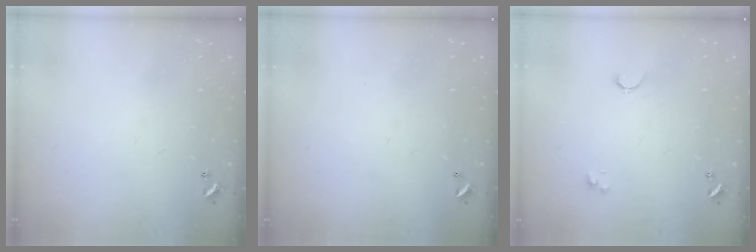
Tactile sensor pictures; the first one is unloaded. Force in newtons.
{"total": 2.7, "press": 2.7, "slide": 0.1}
{"total": 0.6, "press": 0.4, "slide": 0.5}